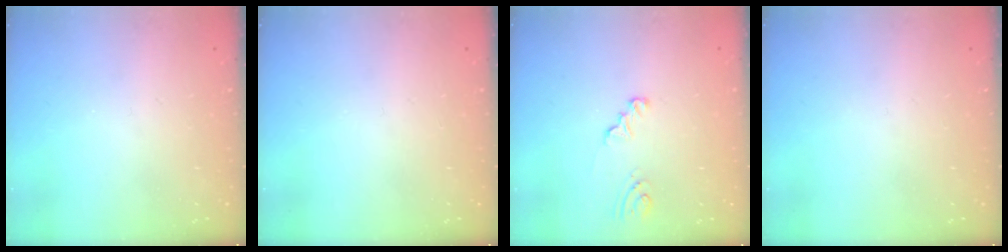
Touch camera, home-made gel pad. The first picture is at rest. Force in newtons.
{"total": 0.0}
{"total": 2.5, "press": 2.5, "slide": 0.2}
{"total": 0.0}